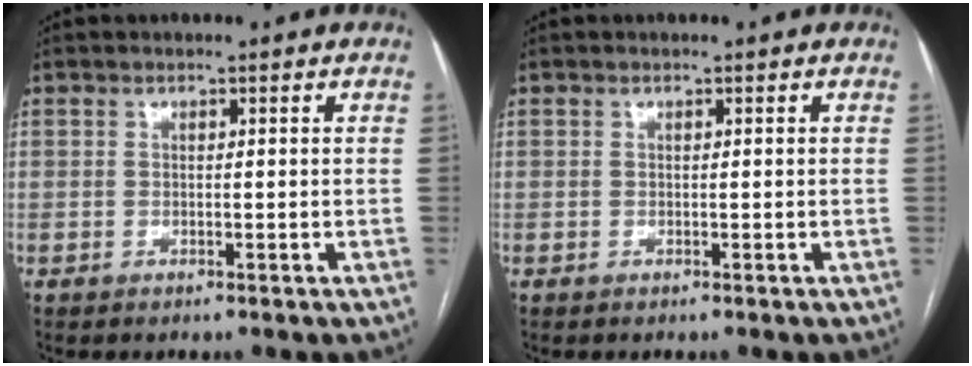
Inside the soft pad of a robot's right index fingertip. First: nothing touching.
{"total": 0.0}